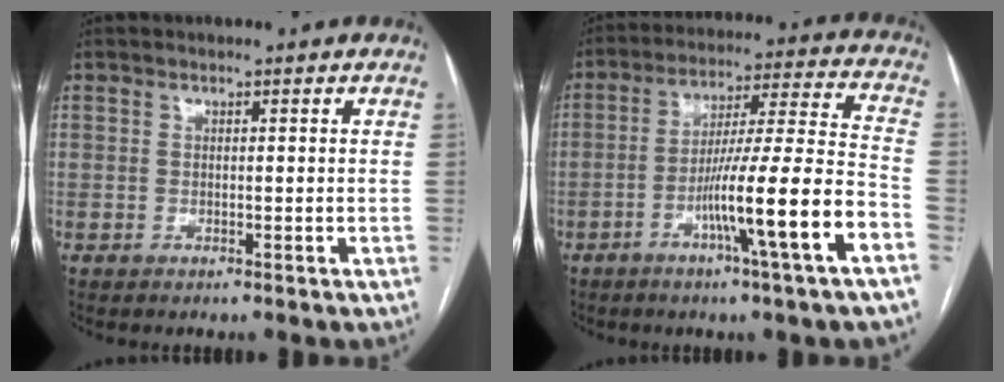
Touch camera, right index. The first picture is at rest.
{"total": 15.6, "force": [-6.6, -1.3, 14.0], "torque": [-0.233, -0.004, -0.110]}